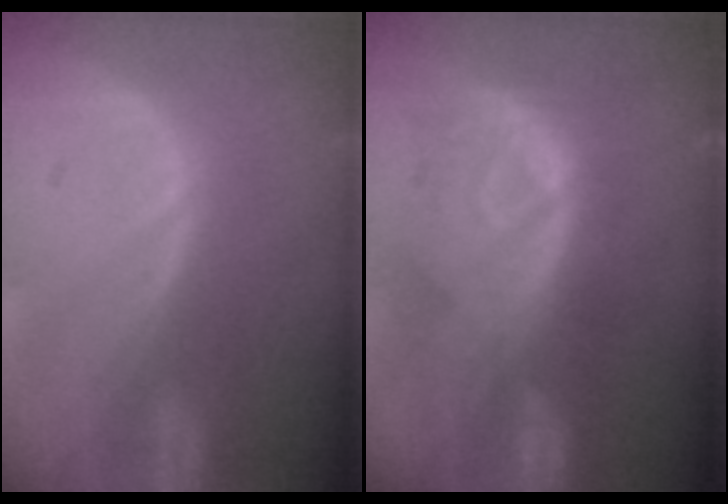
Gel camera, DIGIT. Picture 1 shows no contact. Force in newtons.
{"total": 10.7, "press": 9.5, "slide": 4.9}